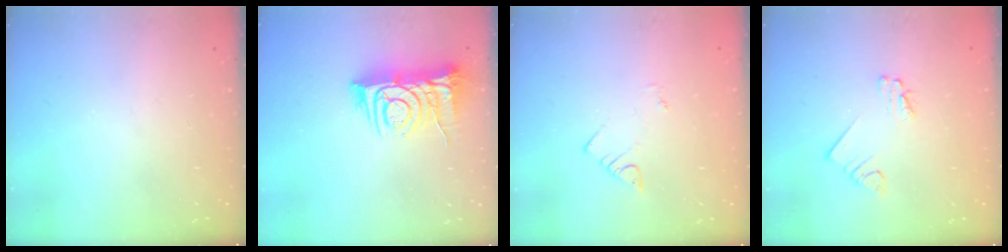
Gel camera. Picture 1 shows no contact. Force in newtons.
{"total": 9.0, "press": 9.0, "slide": 1.1}
{"total": 2.1, "press": 2.1, "slide": 0.3}
{"total": 1.7, "press": 1.7, "slide": 0.0}